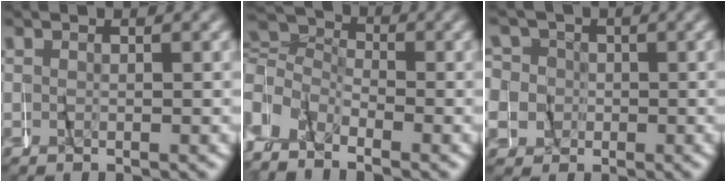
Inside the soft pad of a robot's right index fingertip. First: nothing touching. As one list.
[{"total": 7.4, "force": [-1.0, 6.4, 3.7], "torque": [-0.092, -0.010, -0.023]}, {"total": 9.4, "force": [0.4, 9.0, 3.0], "torque": [-0.078, -0.014, 0.000]}]